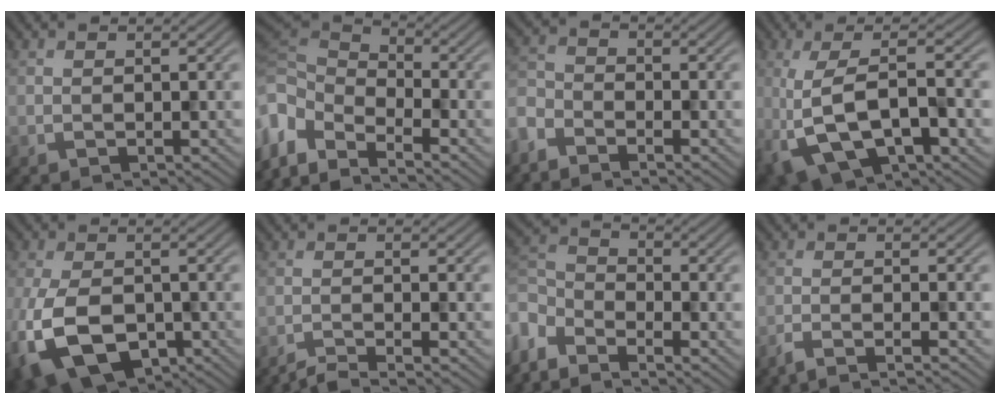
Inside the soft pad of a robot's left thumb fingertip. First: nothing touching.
{"total": 8.4, "force": [-4.8, 4.1, 5.5], "torque": [-0.149, -0.015, -0.092]}
{"total": 4.5, "force": [-3.8, 1.8, 1.5], "torque": [-0.039, -0.006, -0.097]}
{"total": 11.6, "force": [-3.5, 4.3, 10.2], "torque": [-0.209, -0.012, -0.052]}
{"total": 11.2, "force": [-4.9, 6.4, 7.7], "torque": [-0.181, -0.028, -0.081]}
{"total": 3.0, "force": [-2.4, 0.2, 1.7], "torque": [-0.017, 0.001, -0.061]}
{"total": 6.4, "force": [-4.9, 2.7, 3.0], "torque": [-0.082, -0.008, -0.115]}
{"total": 3.6, "force": [-2.6, 0.4, 2.4], "torque": [-0.025, 0.000, -0.066]}